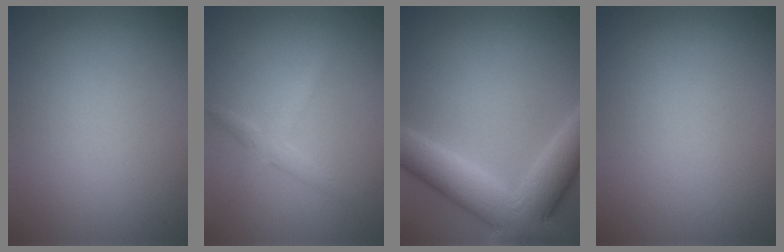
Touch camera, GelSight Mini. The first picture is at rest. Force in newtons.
{"total": 1.8, "press": 1.8, "slide": 0.0}
{"total": 8.6, "press": 8.6, "slide": 0.4}
{"total": 0.0}